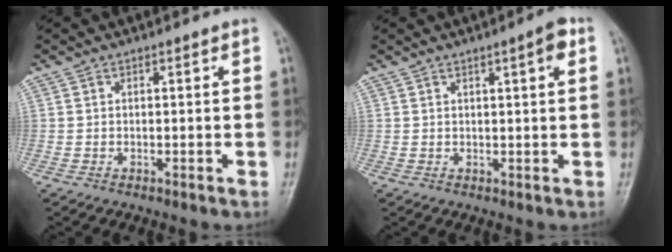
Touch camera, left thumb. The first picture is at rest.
{"total": 3.5, "force": [1.5, 0.6, 3.1], "torque": [-0.039, -0.003, 0.022]}